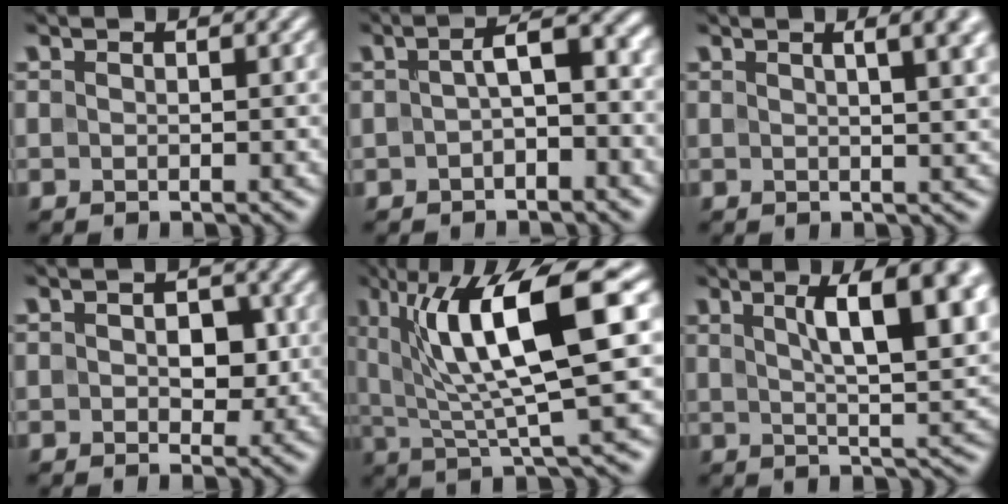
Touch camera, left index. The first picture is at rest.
{"total": 3.7, "force": [-0.4, 1.5, 3.4], "torque": [-0.055, 0.008, -0.012]}
{"total": 6.8, "force": [2.7, 2.9, 5.5], "torque": [-0.028, 0.034, 0.007]}
{"total": 2.8, "force": [0.2, 1.7, 2.2], "torque": [-0.032, -0.001, 0.002]}
{"total": 10.8, "force": [3.3, 2.5, 10.0], "torque": [-0.158, 0.001, 0.061]}
{"total": 10.3, "force": [3.9, 3.2, 9.0], "torque": [-0.118, 0.006, 0.064]}